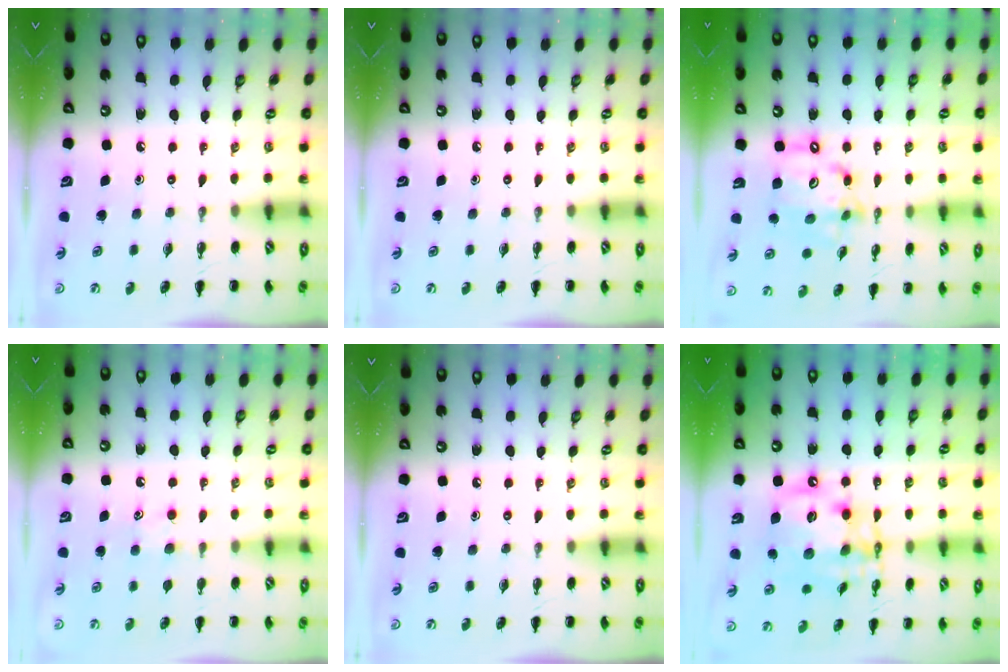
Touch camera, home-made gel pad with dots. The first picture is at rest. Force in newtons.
{"total": 0.0}
{"total": 13.4, "press": 13.0, "slide": 3.4}
{"total": 5.8, "press": 5.5, "slide": 1.7}
{"total": 0.0}
{"total": 15.4, "press": 15.1, "slide": 3.1}